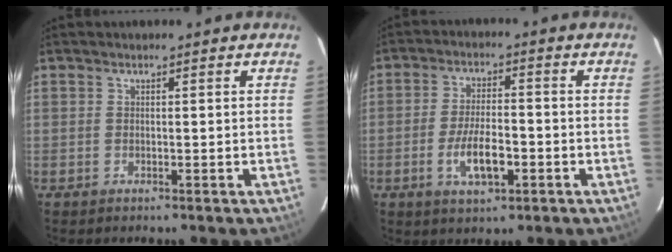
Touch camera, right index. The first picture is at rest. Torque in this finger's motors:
{"motor_torque": [0.46, -0.08, 0.44, 0.07]}